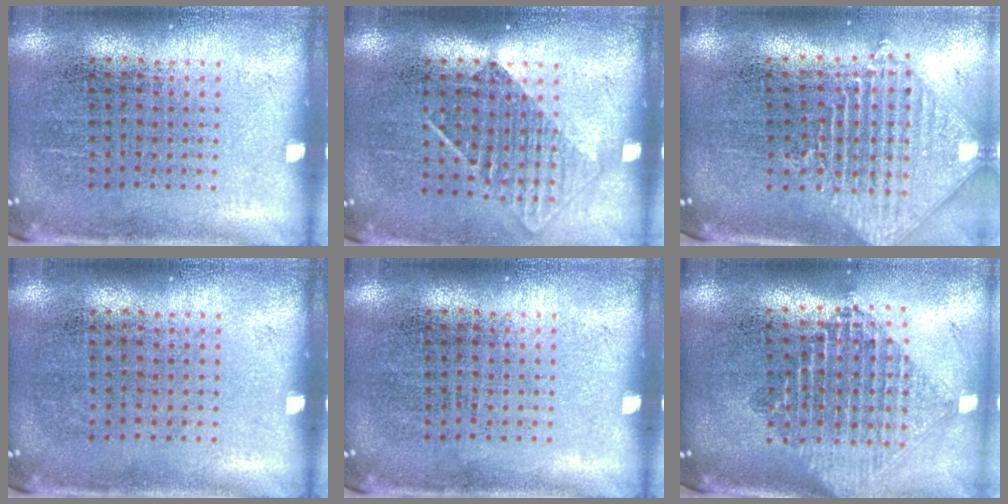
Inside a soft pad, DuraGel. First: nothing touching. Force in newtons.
{"total": 1.4, "press": 1.1, "slide": 0.9}
{"total": 2.0, "press": 1.7, "slide": 1.2}
{"total": 0.0}
{"total": 0.0}
{"total": 2.2, "press": 1.7, "slide": 1.4}